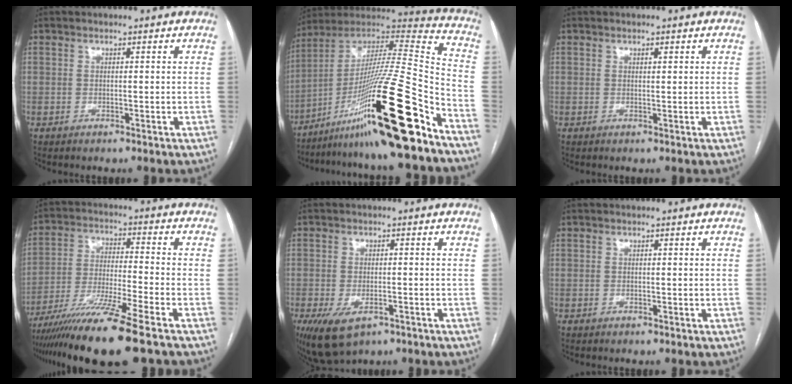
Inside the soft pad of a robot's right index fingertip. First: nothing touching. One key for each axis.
{"total": 26.1, "fx": -15.5, "fy": 0.3, "fz": 21.0, "tx": -0.335, "ty": -0.016, "tz": -0.266}
{"total": 0.5, "fx": 0.3, "fy": 0.1, "fz": 0.4, "tx": -0.009, "ty": -0.001, "tz": 0.005}
{"total": 14.3, "fx": -10.6, "fy": -1.1, "fz": 9.6, "tx": -0.182, "ty": -0.040, "tz": -0.183}
{"total": 7.4, "fx": -4.0, "fy": 3.6, "fz": 5.0, "tx": -0.090, "ty": -0.010, "tz": -0.059}
{"total": 0.0}